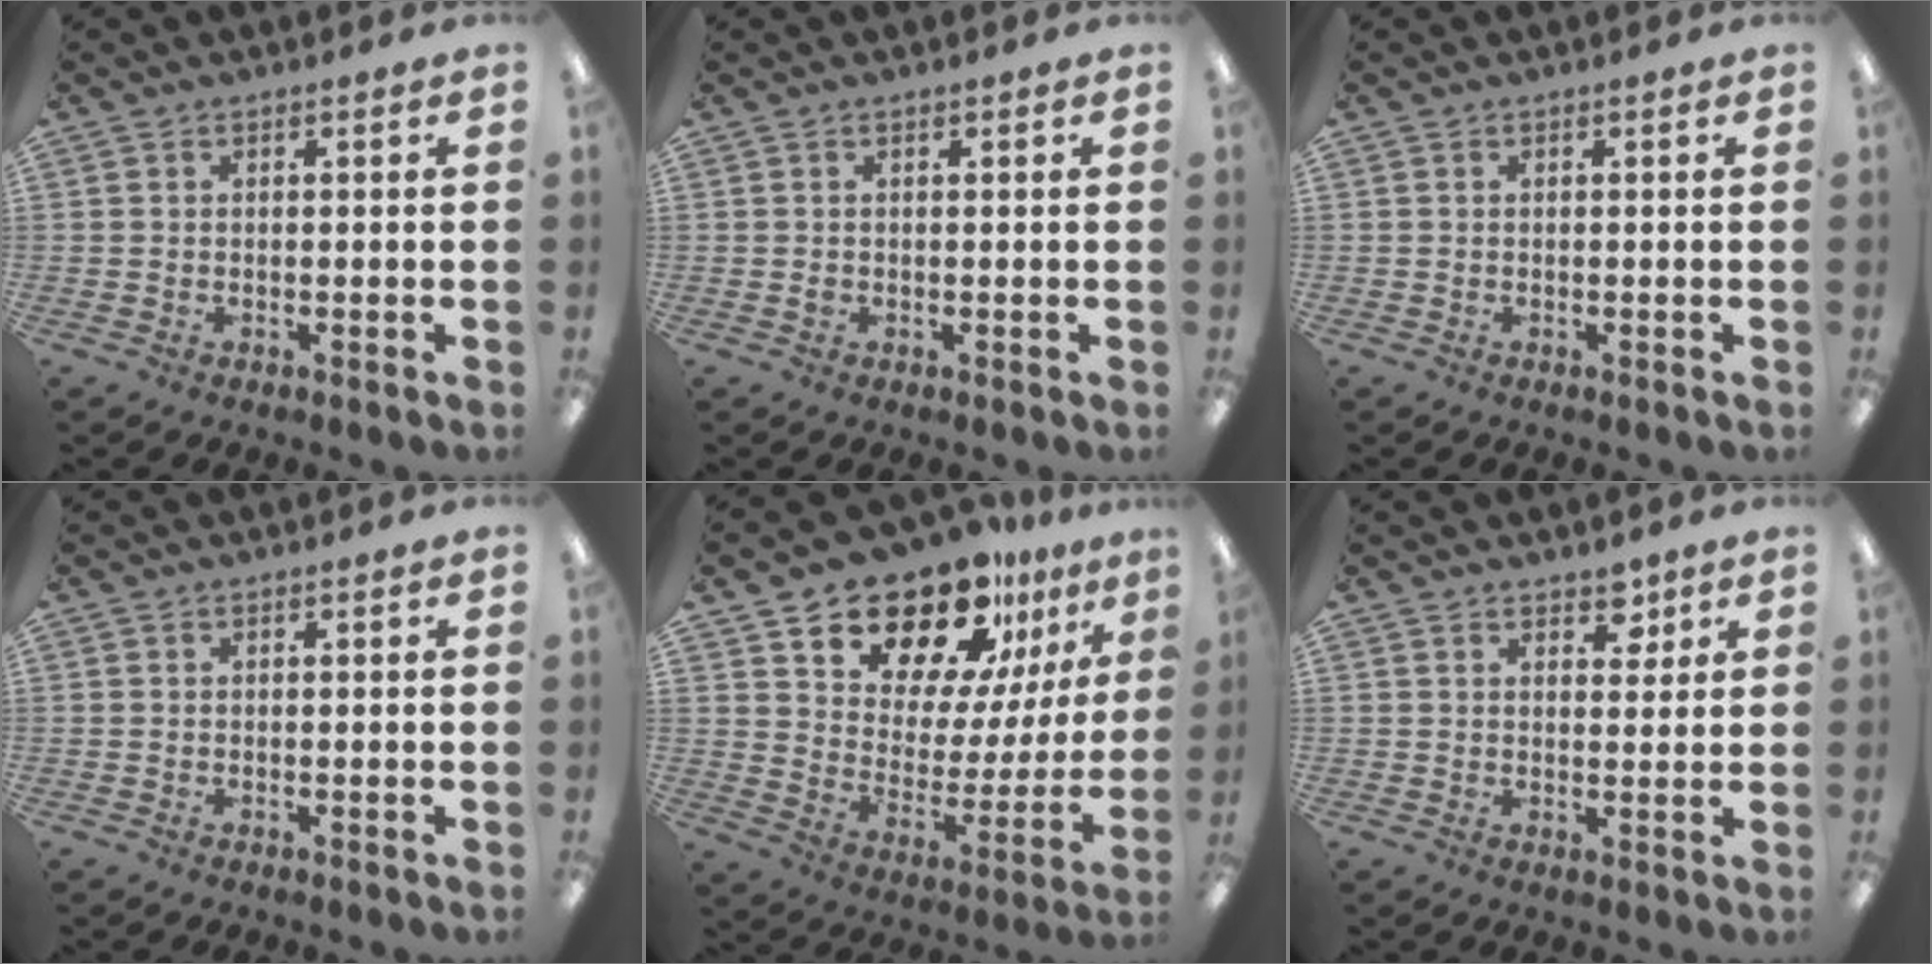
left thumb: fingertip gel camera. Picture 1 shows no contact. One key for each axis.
{"total": 0.8, "fx": 0.0, "fy": 0.6, "fz": 0.4, "tx": -0.009, "ty": 0.003, "tz": -0.002}
{"total": 0.0}
{"total": 0.0}
{"total": 18.6, "fx": 16.3, "fy": 7.0, "fz": 5.7, "tx": -0.105, "ty": -0.133, "tz": 0.290}
{"total": 4.0, "fx": 3.1, "fy": 2.2, "fz": 1.5, "tx": 0.005, "ty": -0.020, "tz": 0.048}